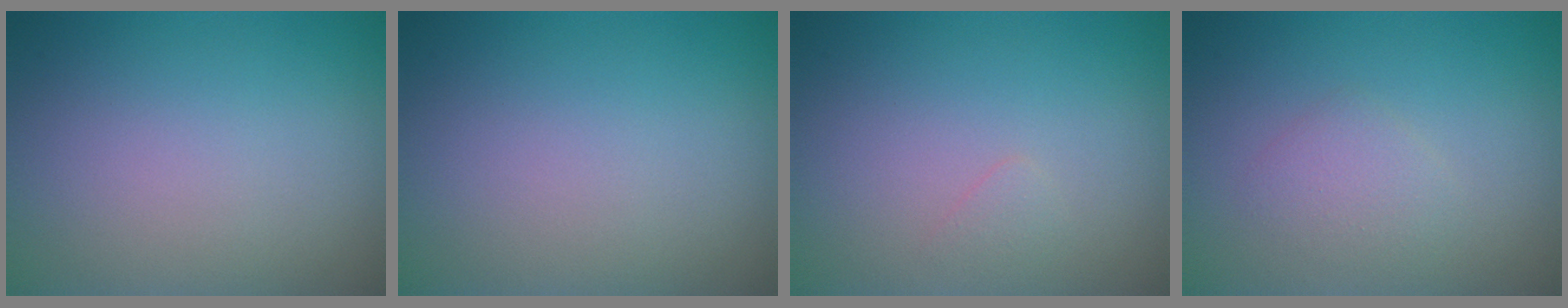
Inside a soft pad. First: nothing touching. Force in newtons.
{"total": 0.0}
{"total": 0.6, "press": 0.6, "slide": 0.1}
{"total": 1.7, "press": 1.7, "slide": 0.1}